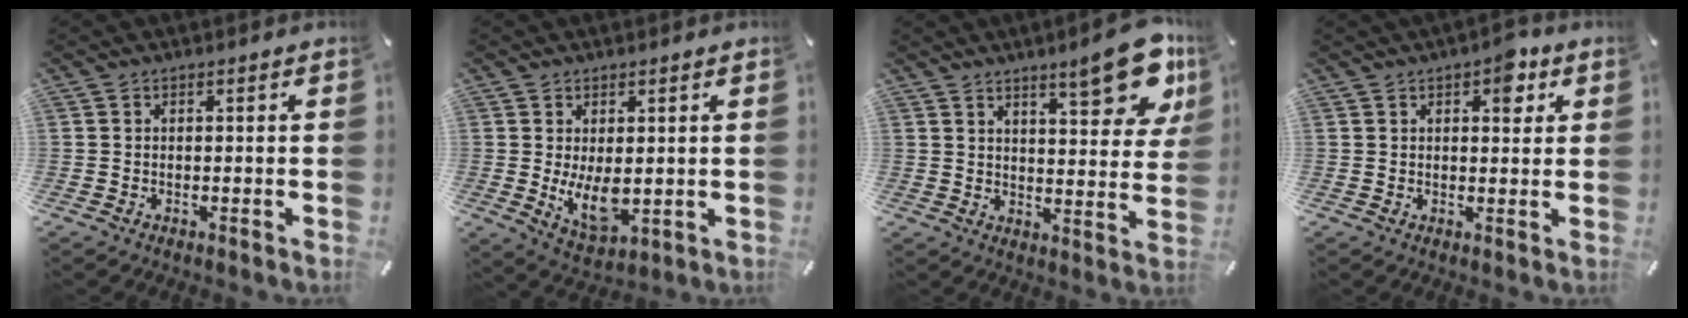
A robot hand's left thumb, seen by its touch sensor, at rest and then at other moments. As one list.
[{"total": 8.9, "force": [0.0, 4.4, 7.7], "torque": [-0.139, -0.022, 0.003]}, {"total": 15.2, "force": [9.2, 5.1, 10.9], "torque": [-0.138, -0.057, 0.145]}, {"total": 5.8, "force": [2.8, 3.1, 4.0], "torque": [-0.030, -0.012, 0.038]}]